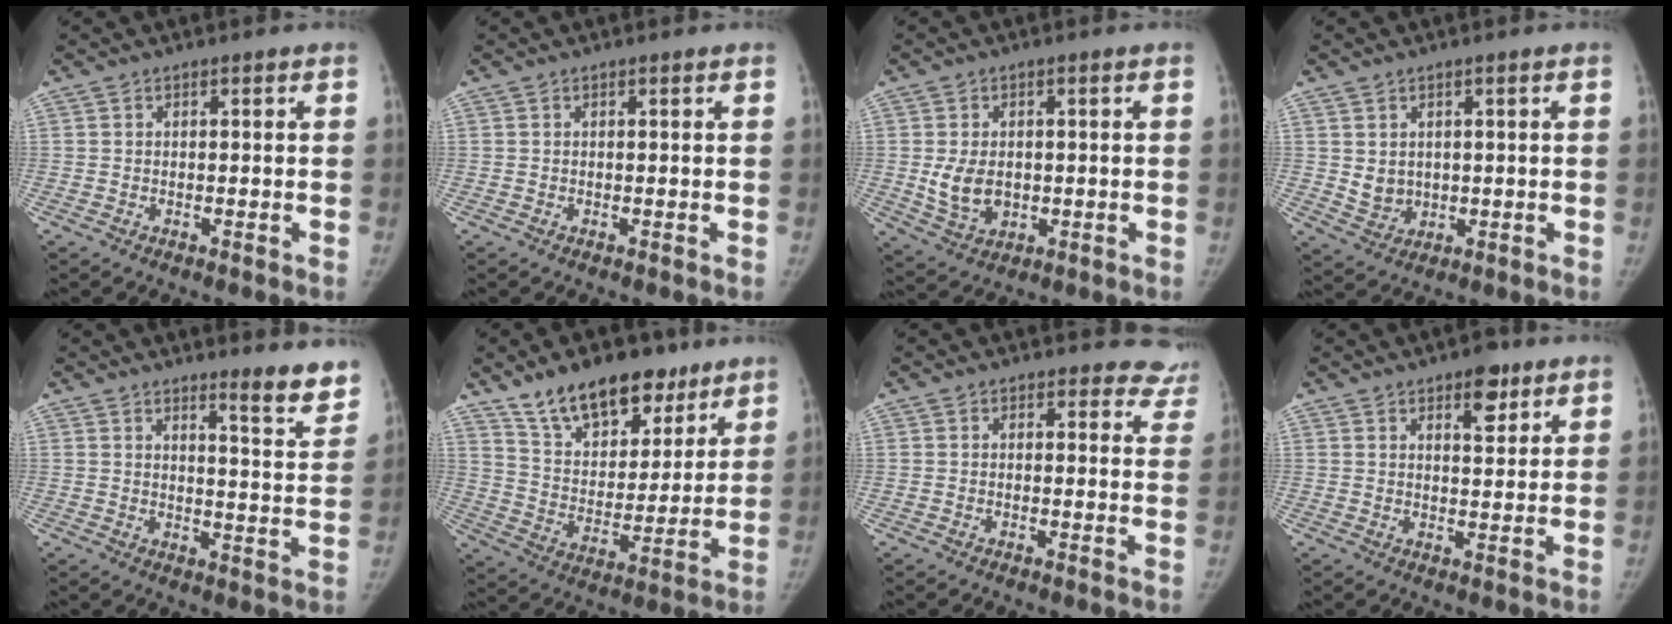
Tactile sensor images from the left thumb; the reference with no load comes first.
{"total": 0.0}
{"total": 7.0, "force": [-0.3, 5.1, 4.8], "torque": [-0.072, -0.006, 0.007]}
{"total": 4.1, "force": [0.7, 3.5, 1.9], "torque": [-0.020, -0.011, 0.026]}
{"total": 7.9, "force": [6.7, 1.1, 4.1], "torque": [-0.033, -0.058, 0.080]}
{"total": 18.0, "force": [12.6, 9.6, 8.7], "torque": [-0.088, -0.059, 0.214]}
{"total": 7.1, "force": [6.3, 3.2, -0.6], "torque": [0.069, -0.029, 0.029]}
{"total": 5.7, "force": [3.5, 2.6, 3.7], "torque": [-0.030, -0.019, 0.046]}